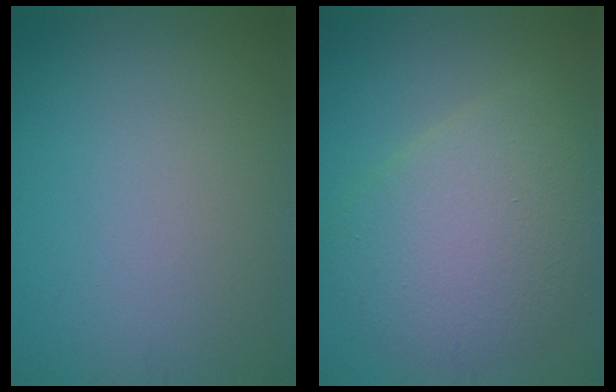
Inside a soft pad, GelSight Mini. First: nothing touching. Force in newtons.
{"total": 6.8, "press": 6.8, "slide": 0.5}